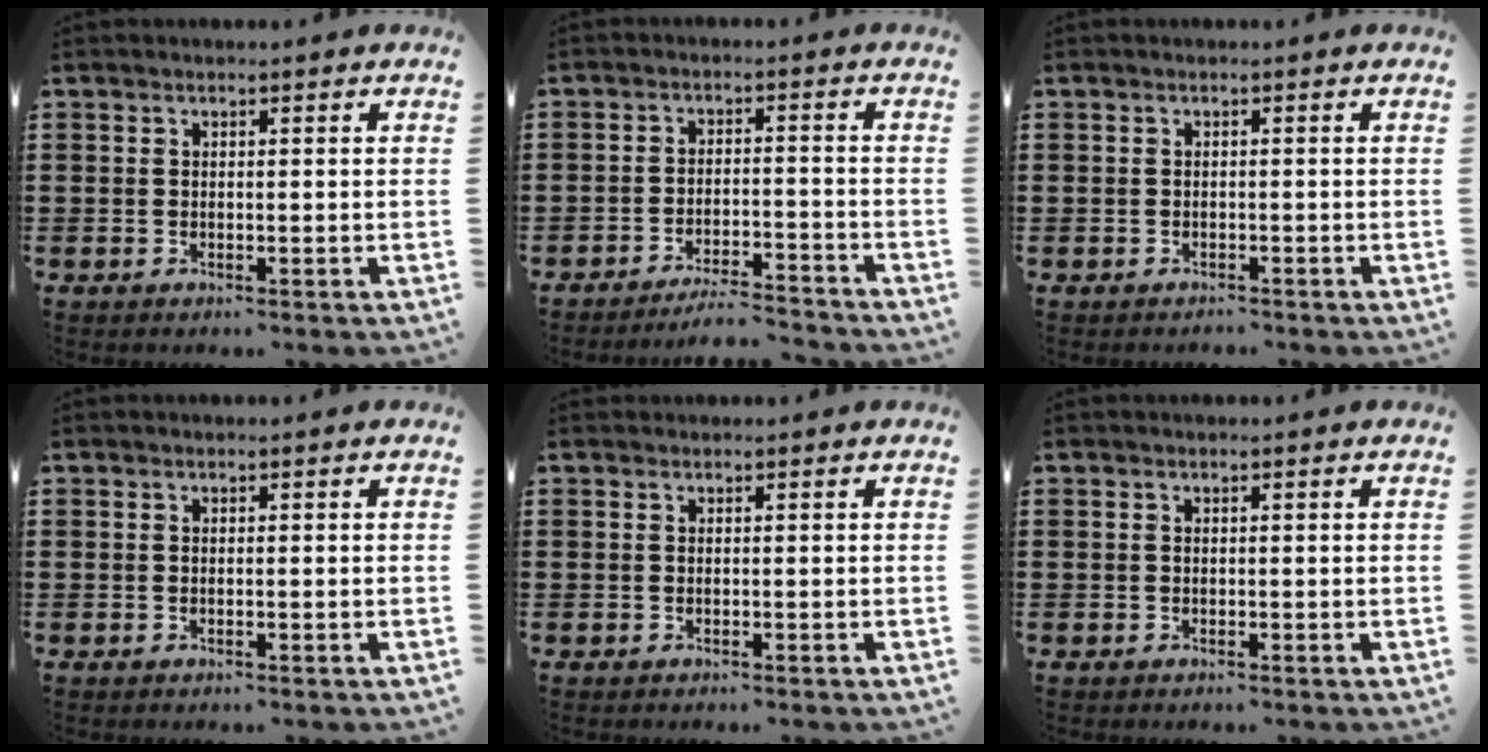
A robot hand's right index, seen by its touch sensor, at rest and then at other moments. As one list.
[{"total": 4.5, "force": [-4.3, 0.1, 1.0], "torque": [-0.020, -0.001, -0.086]}, {"total": 0.8, "force": [-0.7, 0.3, -0.1], "torque": [0.000, 0.003, -0.016]}, {"total": 0.0}, {"total": 0.0}, {"total": 0.0}]